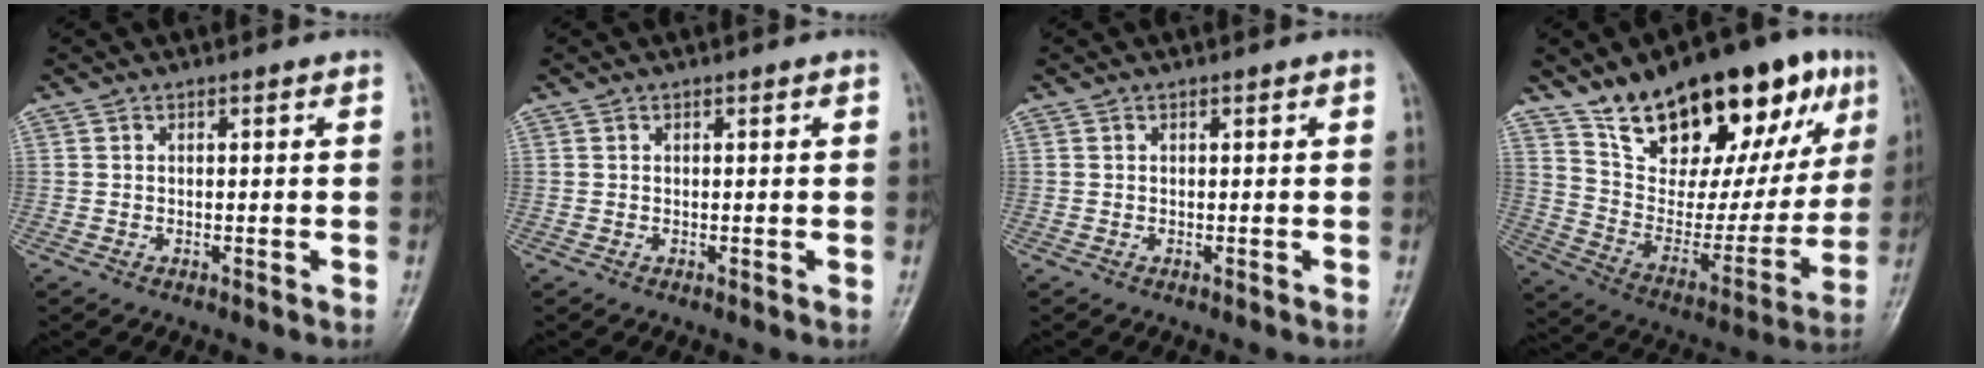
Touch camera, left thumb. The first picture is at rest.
{"total": 0.0}
{"total": 0.0}
{"total": 28.7, "force": [16.6, 12.3, 20.0], "torque": [-0.253, -0.042, 0.269]}